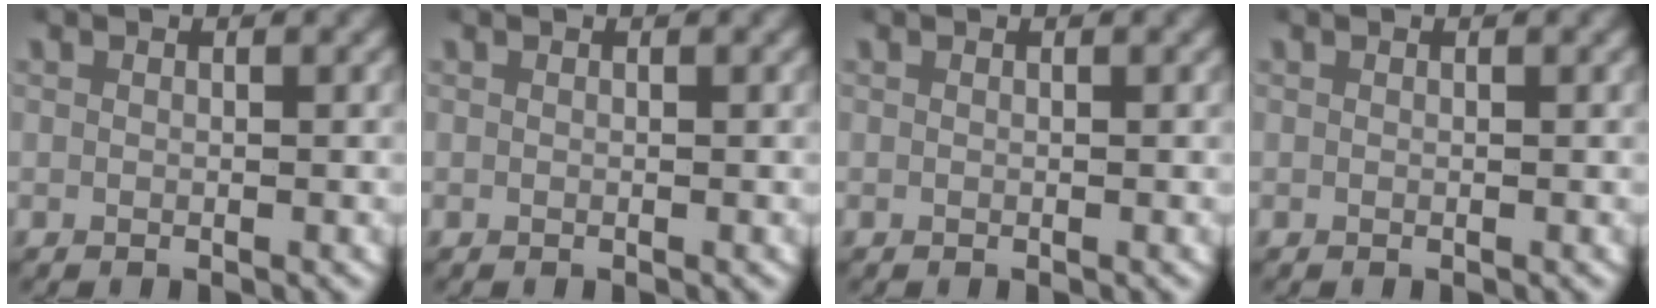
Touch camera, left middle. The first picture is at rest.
{"total": 0.0}
{"total": 0.0}
{"total": 0.0}